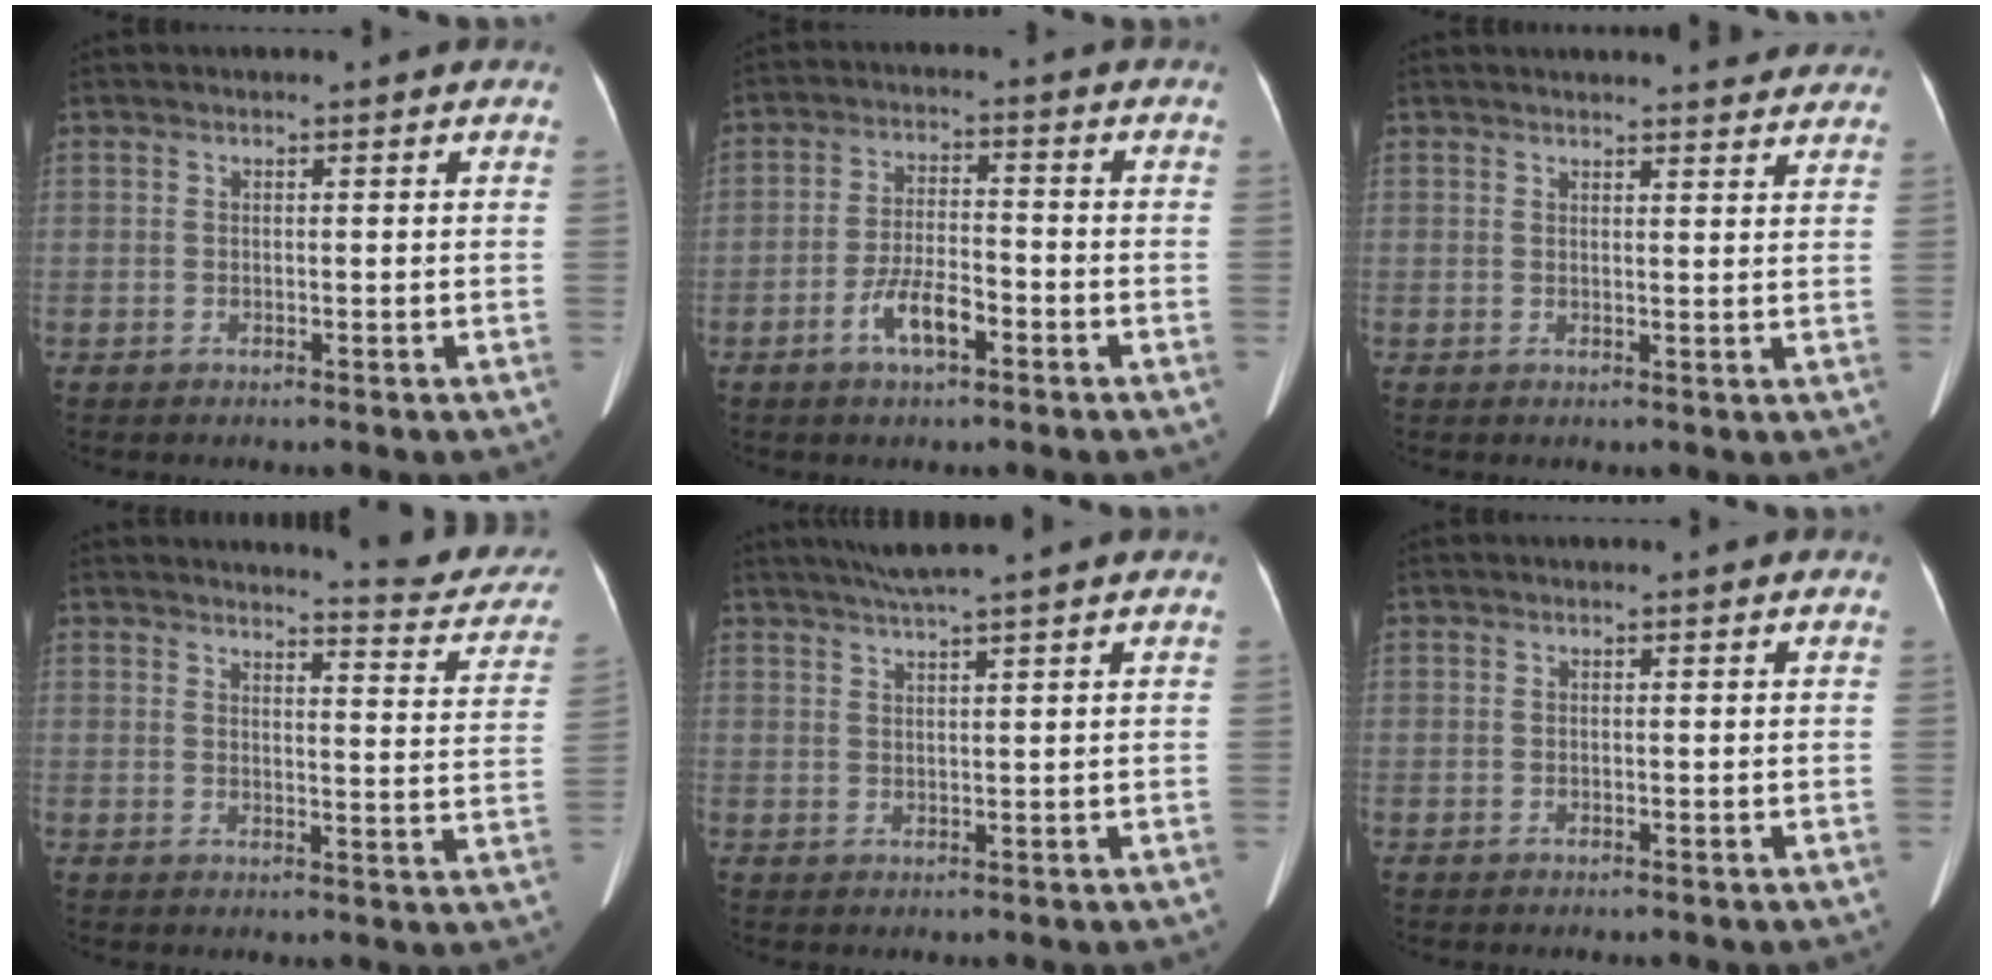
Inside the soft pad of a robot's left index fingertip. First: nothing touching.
{"total": 6.1, "force": [-3.2, 1.9, 4.8], "torque": [-0.101, 0.004, -0.056]}
{"total": 7.0, "force": [6.6, 1.0, 1.8], "torque": [-0.011, 0.000, 0.059]}
{"total": 10.9, "force": [10.6, 1.0, 2.4], "torque": [-0.011, -0.056, 0.102]}
{"total": 4.5, "force": [3.6, -1.1, 2.3], "torque": [-0.040, 0.015, 0.069]}
{"total": 0.0}